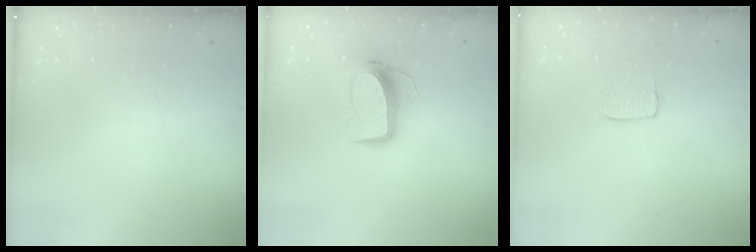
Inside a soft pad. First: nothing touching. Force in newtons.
{"total": 10.3, "press": 10.2, "slide": 1.1}
{"total": 5.0, "press": 5.0, "slide": 0.3}